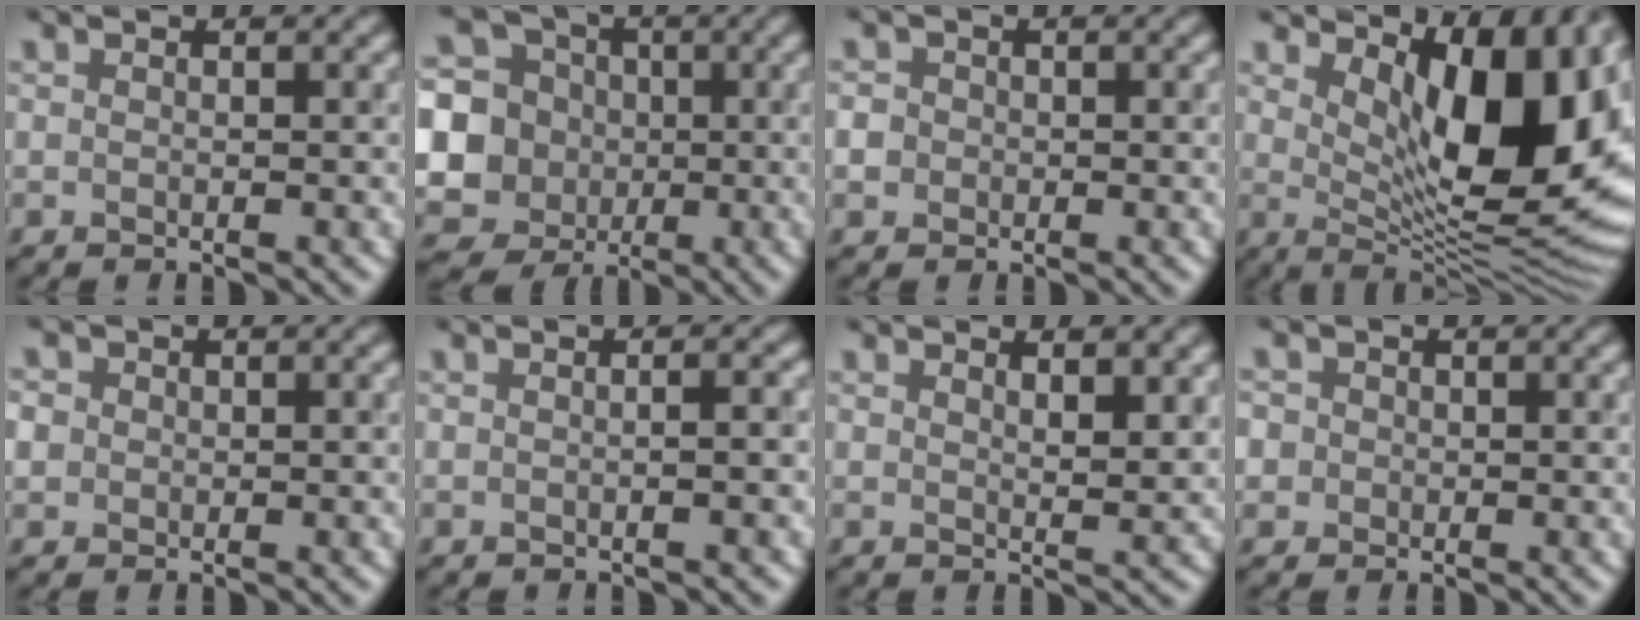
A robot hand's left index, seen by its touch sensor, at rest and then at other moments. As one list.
[{"total": 13.5, "force": [-0.6, 12.9, 4.2], "torque": [-0.145, 0.016, -0.035]}, {"total": 2.4, "force": [0.2, 2.2, 0.9], "torque": [-0.001, 0.014, -0.013]}, {"total": 12.4, "force": [3.4, 5.3, 10.7], "torque": [-0.138, -0.008, 0.059]}, {"total": 3.2, "force": [0.9, 2.8, 1.4], "torque": [-0.021, 0.025, -0.003]}, {"total": 3.0, "force": [0.2, 1.4, 2.6], "torque": [0.000, 0.009, -0.025]}, {"total": 2.4, "force": [1.5, 0.6, 1.8], "torque": [-0.022, -0.004, 0.026]}, {"total": 3.8, "force": [1.1, 3.3, 1.4], "torque": [-0.014, 0.026, -0.009]}]